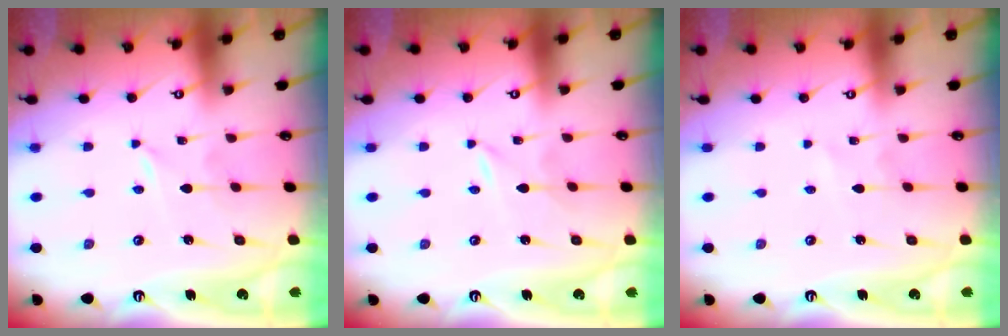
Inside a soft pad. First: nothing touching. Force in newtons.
{"total": 0.0}
{"total": 1.3, "press": 1.3, "slide": 0.1}